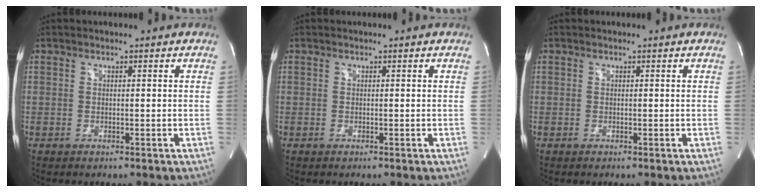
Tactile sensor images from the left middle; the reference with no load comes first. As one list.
[{"total": 0.0}, {"total": 0.0}]